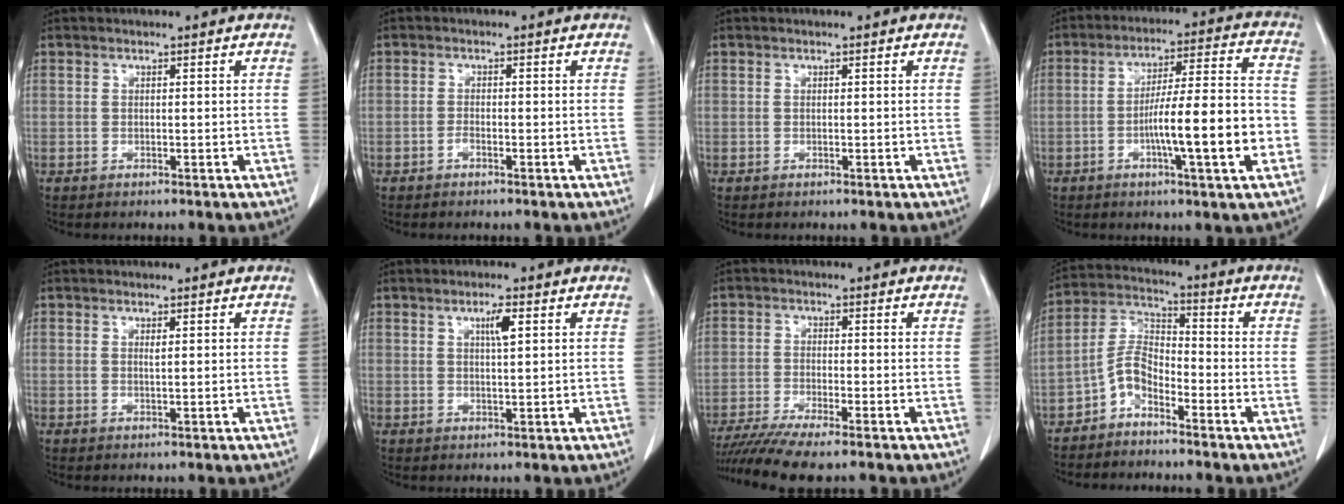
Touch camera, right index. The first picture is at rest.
{"total": 0.9, "force": [-0.7, 0.2, 0.6], "torque": [-0.009, 0.003, -0.013]}
{"total": 0.0}
{"total": 13.9, "force": [-3.7, 0.7, 13.4], "torque": [-0.214, 0.010, -0.058]}
{"total": 0.8, "force": [0.3, 0.0, 0.8], "torque": [-0.017, -0.001, 0.006]}
{"total": 2.9, "force": [1.2, 0.3, 2.6], "torque": [-0.045, 0.000, 0.019]}
{"total": 8.5, "force": [-7.1, -0.3, 4.7], "torque": [-0.072, -0.019, -0.118]}
{"total": 5.6, "force": [-3.7, 2.6, 3.3], "torque": [-0.070, 0.014, -0.080]}